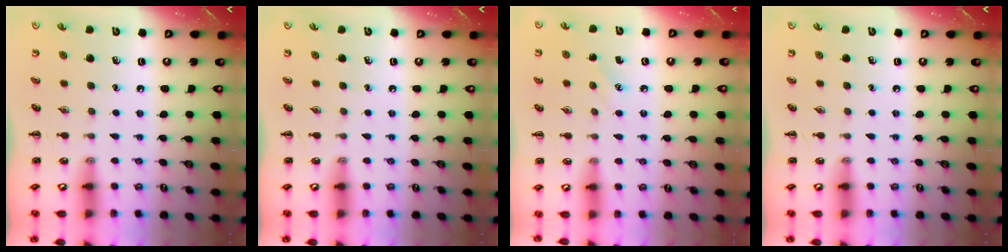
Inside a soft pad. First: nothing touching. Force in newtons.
{"total": 0.0}
{"total": 5.4, "press": 5.2, "slide": 1.3}
{"total": 0.0}